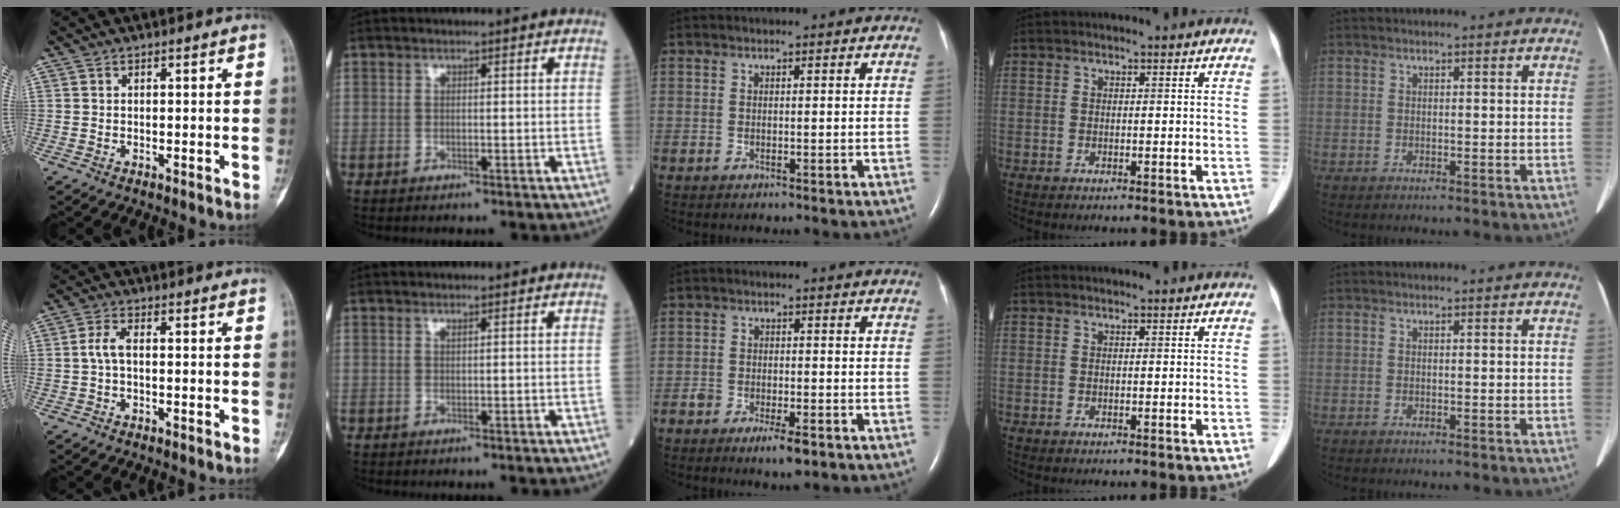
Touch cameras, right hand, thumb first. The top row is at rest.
{"thumb": {"total": 3.1, "force": [-0.1, 1.4, 2.8], "torque": [-0.062, 0.005, -0.005]}, "middle": {"total": 4.4, "force": [-2.8, 1.3, 3.2], "torque": [-0.058, -0.003, -0.044]}}